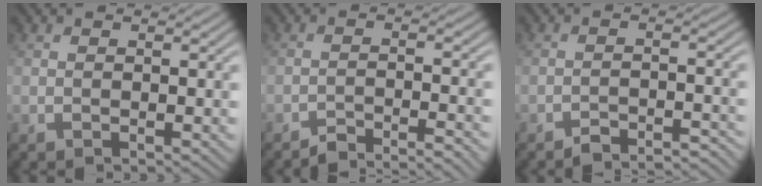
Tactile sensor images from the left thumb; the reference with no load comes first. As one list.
[{"total": 3.6, "force": [-3.4, 0.3, 1.4], "torque": [-0.015, 0.008, -0.063]}, {"total": 3.7, "force": [-3.5, 0.5, 1.3], "torque": [-0.019, 0.004, -0.055]}]